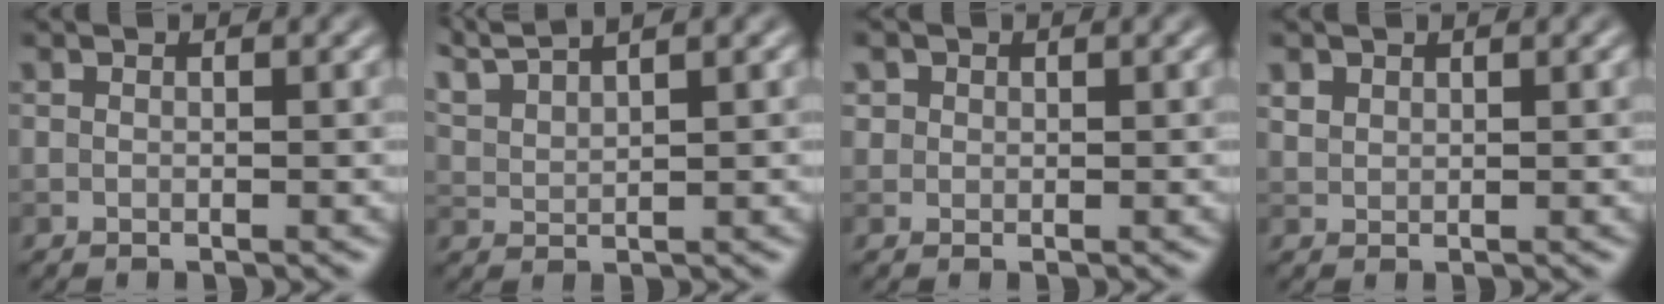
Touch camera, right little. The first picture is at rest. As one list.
[{"total": 3.8, "force": [3.4, 0.5, 1.6], "torque": [-0.041, 0.011, 0.071]}, {"total": 1.2, "force": [0.5, 1.1, 0.2], "torque": [0.001, -0.004, 0.010]}, {"total": 1.2, "force": [0.9, 0.8, 0.3], "torque": [-0.008, 0.001, 0.020]}]